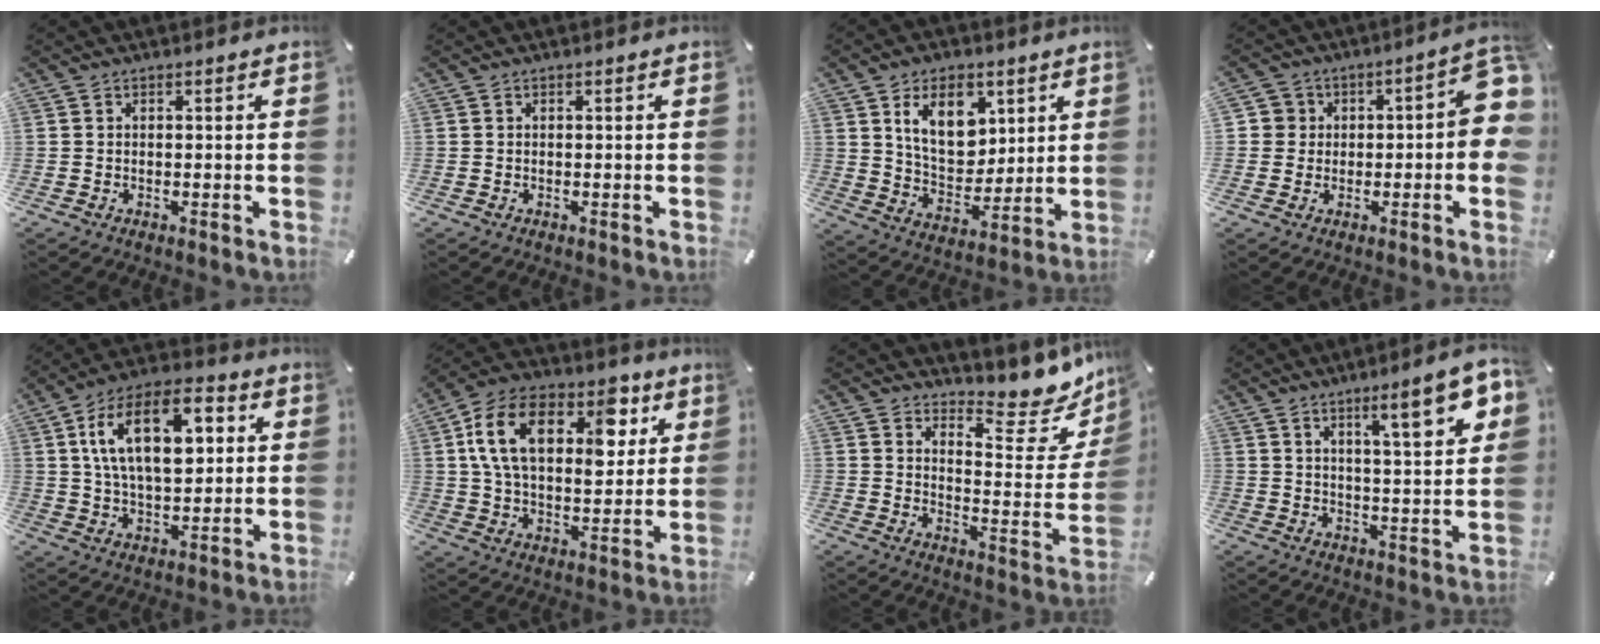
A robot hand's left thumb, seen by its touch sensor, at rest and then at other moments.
{"total": 0.0}
{"total": 13.2, "force": [6.0, 9.0, 7.7], "torque": [-0.121, -0.014, 0.110]}
{"total": 9.1, "force": [-0.2, 6.4, 6.5], "torque": [-0.077, 0.008, -0.004]}
{"total": 18.1, "force": [5.5, 9.8, 14.2], "torque": [-0.254, 0.002, 0.088]}
{"total": 20.1, "force": [7.8, 12.6, 13.7], "torque": [-0.250, -0.009, 0.132]}
{"total": 12.9, "force": [10.4, 4.8, 6.0], "torque": [-0.062, -0.107, 0.170]}
{"total": 12.4, "force": [7.0, 2.6, 9.8], "torque": [-0.136, -0.034, 0.107]}